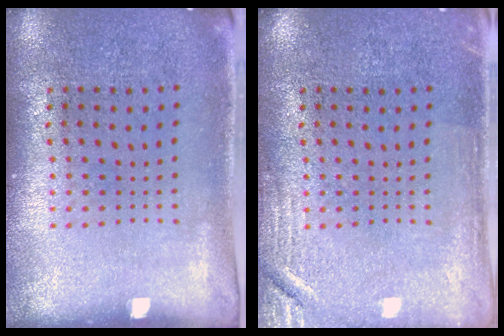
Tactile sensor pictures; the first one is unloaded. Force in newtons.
{"total": 2.3, "press": 2.2, "slide": 0.4}